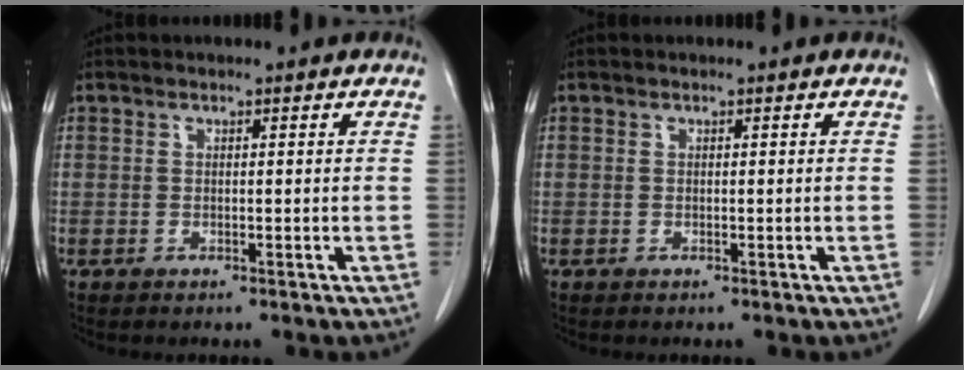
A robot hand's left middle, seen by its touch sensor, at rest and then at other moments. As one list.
[{"total": 0.0}]